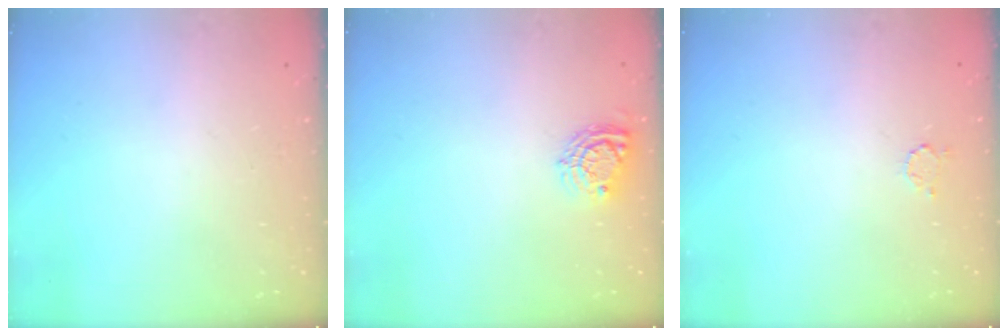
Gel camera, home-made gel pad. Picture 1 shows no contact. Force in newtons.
{"total": 7.5, "press": 7.5, "slide": 0.2}
{"total": 2.3, "press": 2.3, "slide": 0.3}